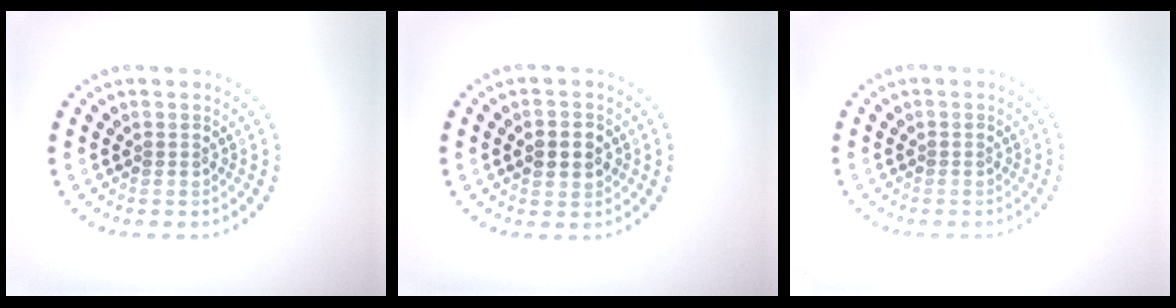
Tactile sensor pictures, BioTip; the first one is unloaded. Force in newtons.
{"total": 2.6, "press": 2.6, "slide": 0.2}
{"total": 0.0}